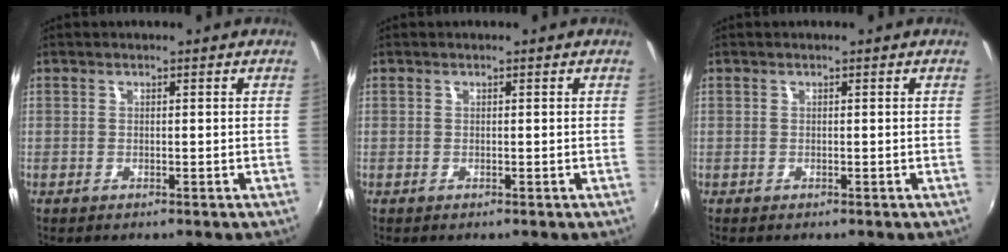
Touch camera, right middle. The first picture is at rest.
{"total": 0.0}
{"total": 0.0}